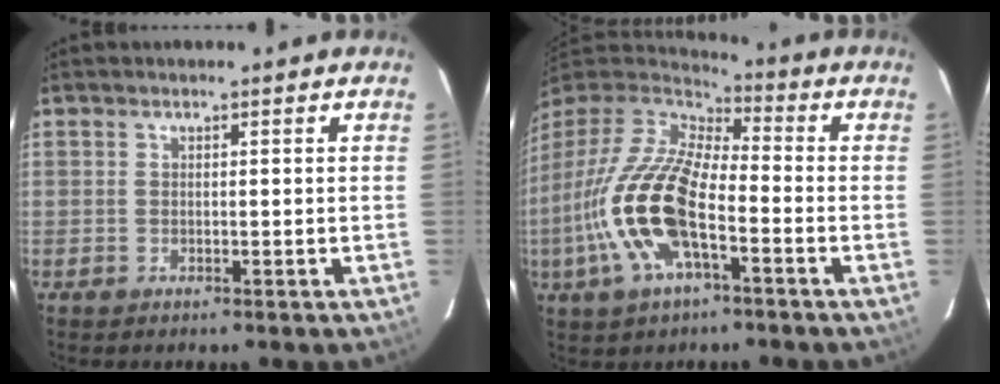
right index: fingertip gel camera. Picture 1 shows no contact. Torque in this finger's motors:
{"motor_torque": [2.14, 0.00, 1.05, 0.21]}